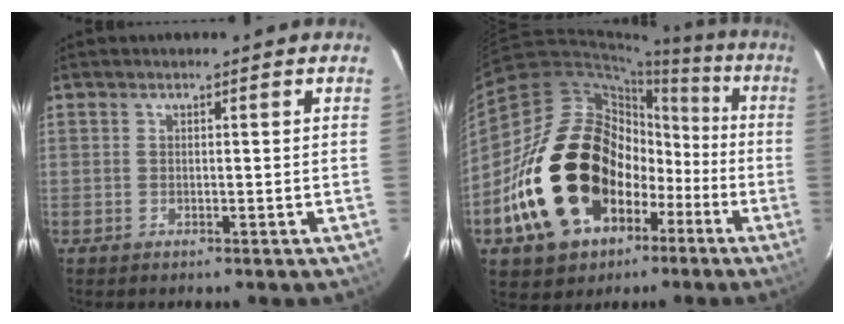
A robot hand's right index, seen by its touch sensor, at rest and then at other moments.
{"total": 26.9, "force": [-6.2, 19.2, 17.7], "torque": [-0.342, 0.024, -0.085]}